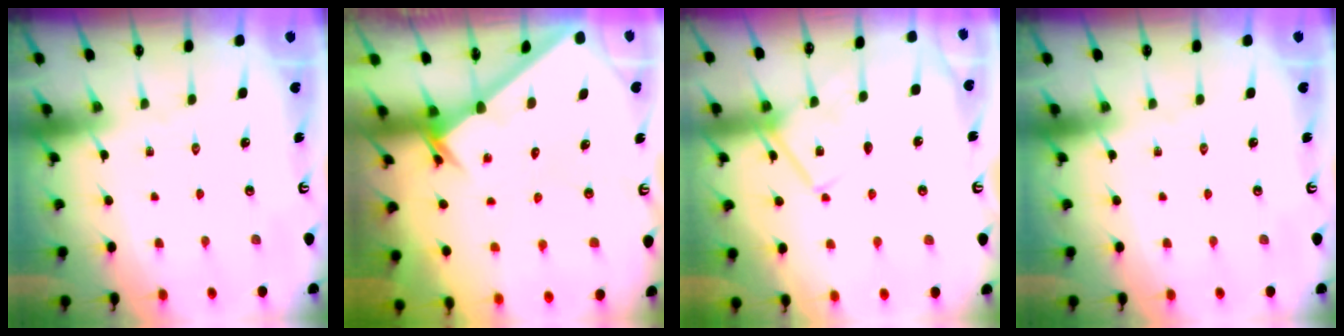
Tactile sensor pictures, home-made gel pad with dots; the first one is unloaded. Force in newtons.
{"total": 2.3, "press": 2.3, "slide": 0.2}
{"total": 11.5, "press": 11.5, "slide": 0.4}
{"total": 0.0}